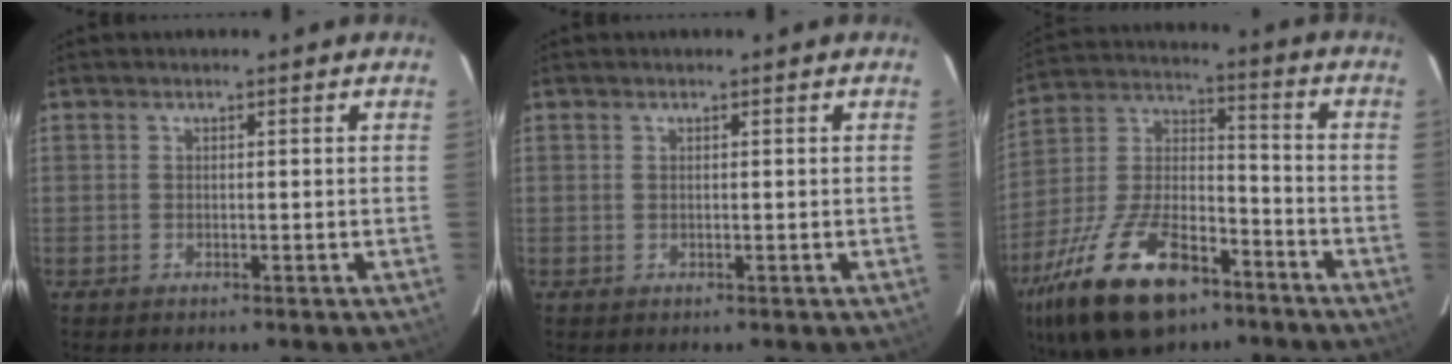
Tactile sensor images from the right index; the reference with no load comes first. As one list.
[{"total": 0.0}, {"total": 23.5, "force": [-14.1, 11.0, 15.2], "torque": [-0.310, -0.005, -0.241]}]